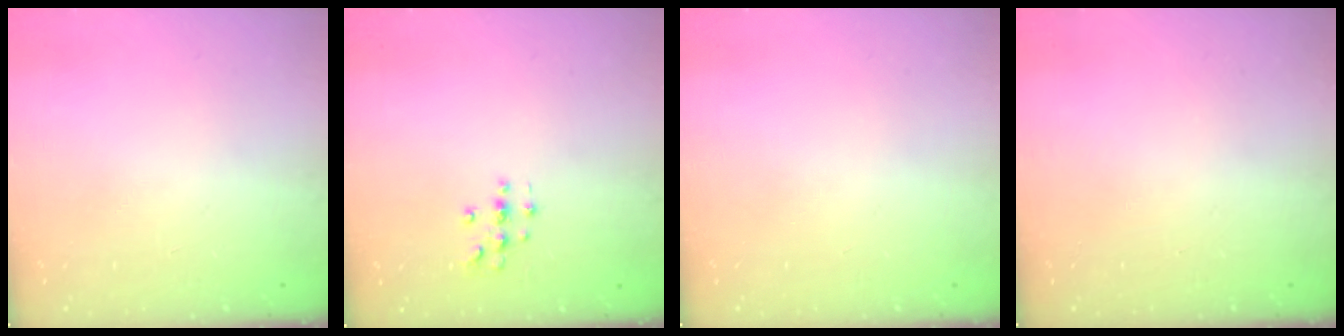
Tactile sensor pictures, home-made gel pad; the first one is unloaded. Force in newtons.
{"total": 3.2, "press": 3.2, "slide": 0.3}
{"total": 0.0}
{"total": 0.0}